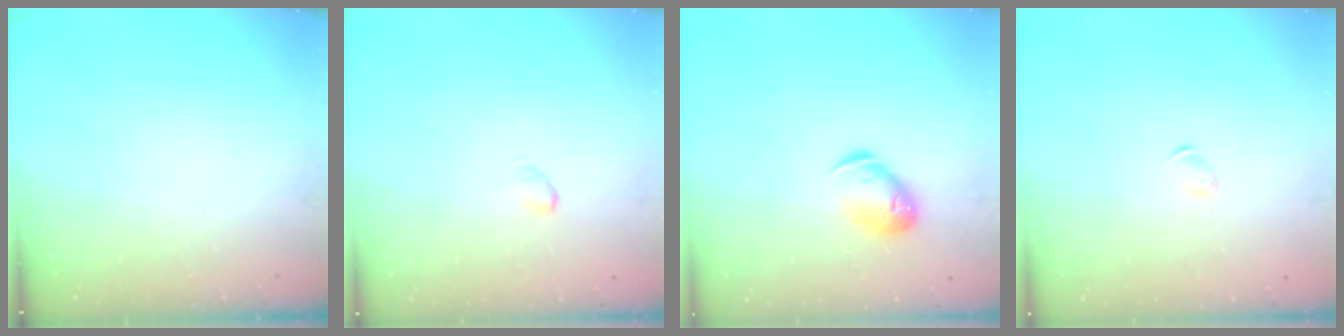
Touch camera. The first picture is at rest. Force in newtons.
{"total": 2.8, "press": 2.7, "slide": 0.5}
{"total": 10.6, "press": 10.4, "slide": 1.8}
{"total": 3.3, "press": 3.2, "slide": 0.6}